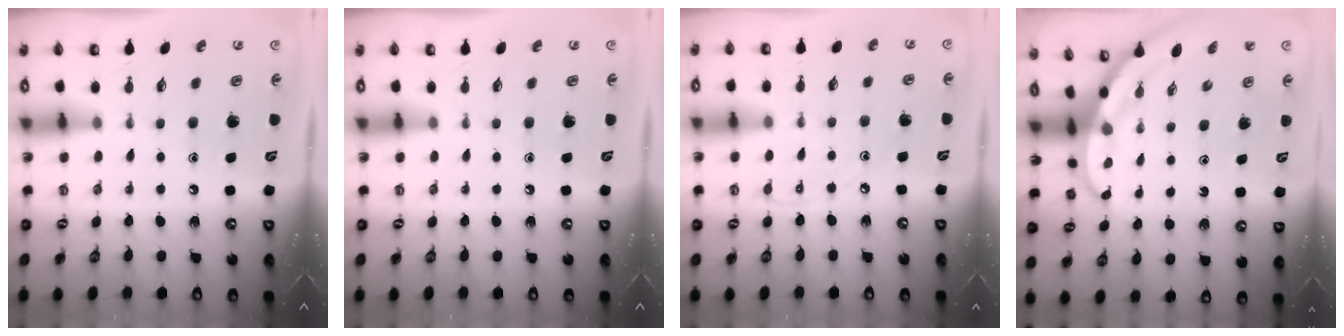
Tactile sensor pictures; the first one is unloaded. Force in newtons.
{"total": 0.0}
{"total": 3.9, "press": 3.8, "slide": 0.6}
{"total": 3.4, "press": 3.4, "slide": 0.2}